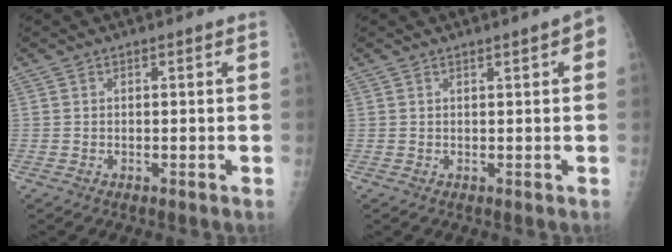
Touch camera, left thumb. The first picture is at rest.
{"total": 2.7, "force": [1.1, 0.6, 2.4], "torque": [-0.024, 0.002, 0.011]}